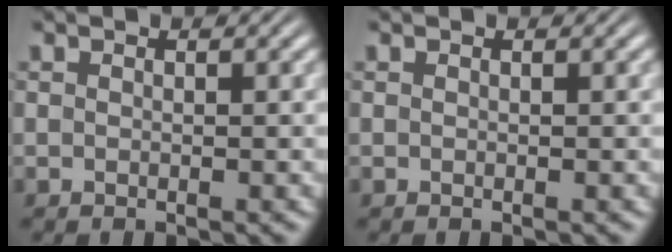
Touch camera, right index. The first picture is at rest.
{"total": 0.0}